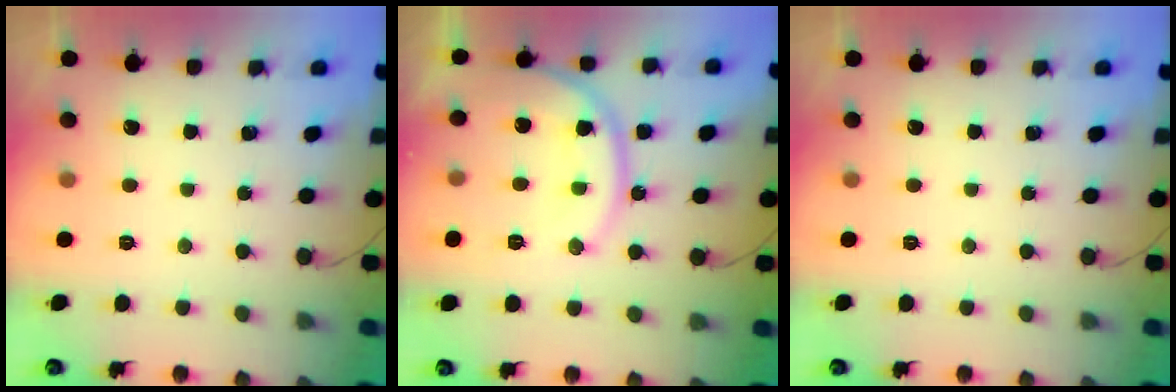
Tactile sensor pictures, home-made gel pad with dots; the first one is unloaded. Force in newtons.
{"total": 16.8, "press": 16.7, "slide": 2.1}
{"total": 0.0}